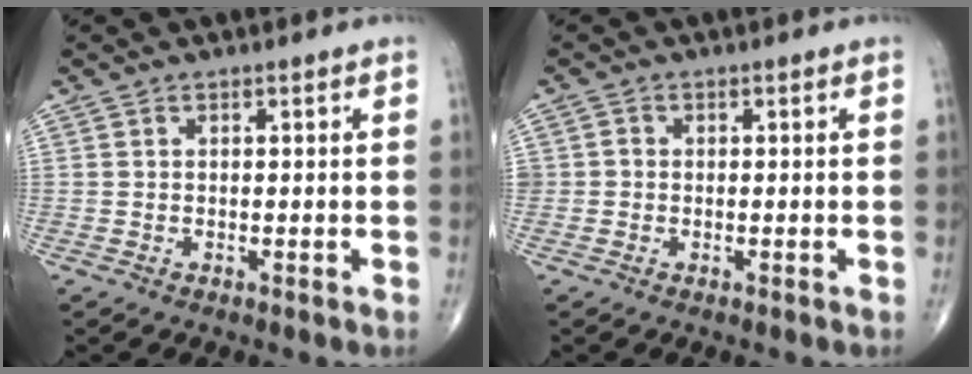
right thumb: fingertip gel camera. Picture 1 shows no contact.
{"total": 1.3, "force": [-0.3, 1.2, 0.4], "torque": [0.003, 0.005, -0.007]}